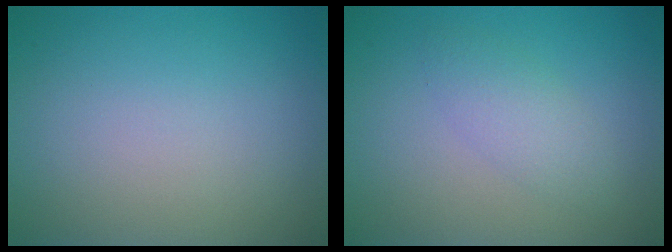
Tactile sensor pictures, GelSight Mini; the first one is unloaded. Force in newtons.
{"total": 2.2, "press": 2.2, "slide": 0.1}